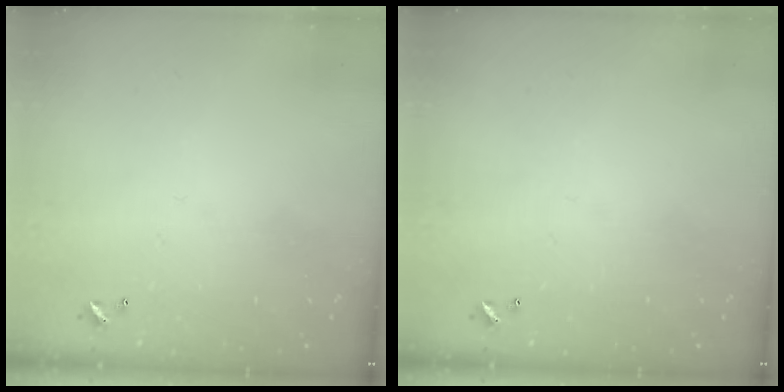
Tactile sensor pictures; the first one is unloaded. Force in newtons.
{"total": 0.0}